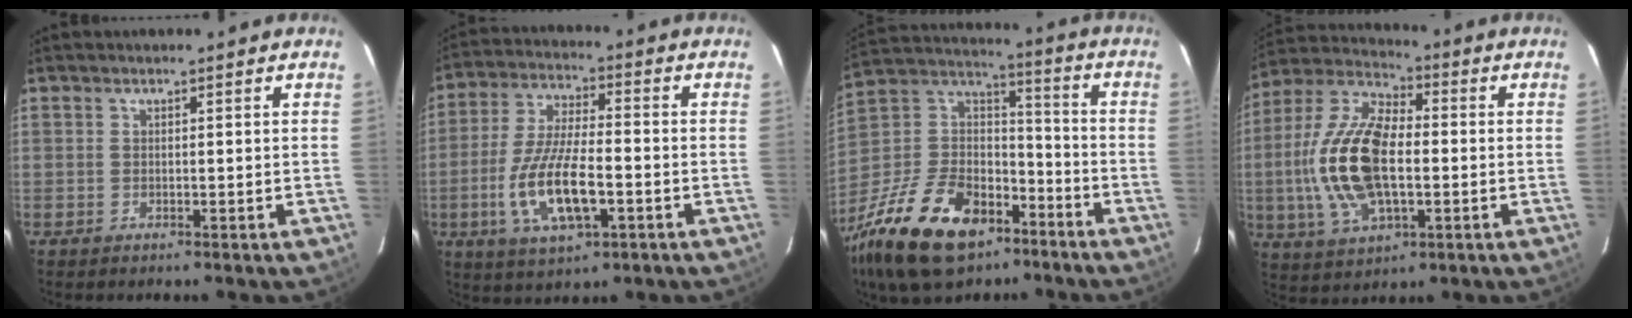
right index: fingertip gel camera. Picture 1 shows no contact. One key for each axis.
{"total": 13.7, "fx": -4.2, "fy": 4.5, "fz": 12.2, "tx": -0.253, "ty": -0.009, "tz": -0.077}
{"total": 27.3, "fx": -16.2, "fy": 15.4, "fz": 15.6, "tx": -0.343, "ty": 0.004, "tz": -0.266}
{"total": 18.3, "fx": -1.6, "fy": 8.9, "fz": 15.9, "tx": -0.334, "ty": 0.008, "tz": -0.031}